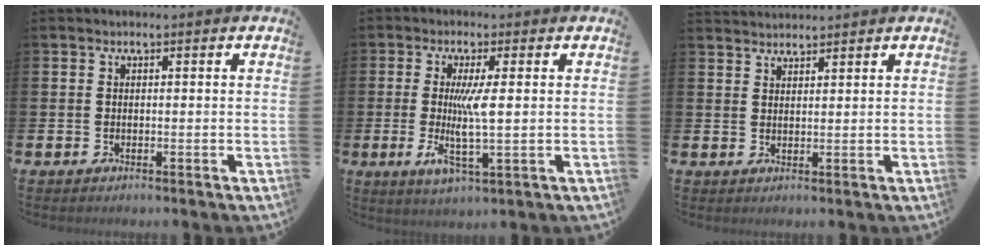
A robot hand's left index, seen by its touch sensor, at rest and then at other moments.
{"total": 5.7, "force": [0.2, 0.6, 5.7], "torque": [-0.115, -0.006, 0.000]}
{"total": 2.4, "force": [2.3, 0.3, -0.1], "torque": [0.005, -0.010, 0.042]}